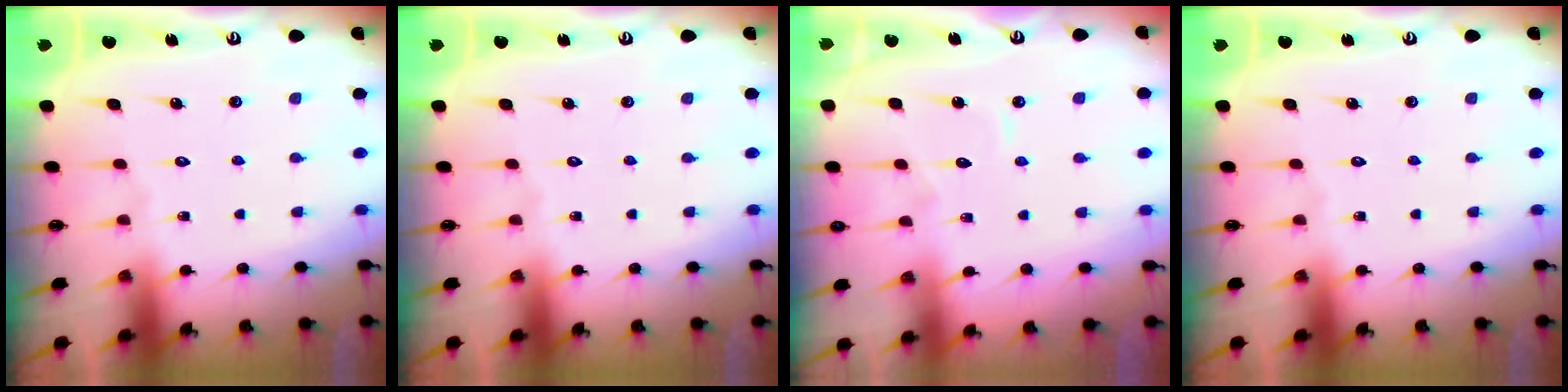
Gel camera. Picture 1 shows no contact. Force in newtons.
{"total": 0.0}
{"total": 4.4, "press": 4.3, "slide": 0.5}
{"total": 0.0}